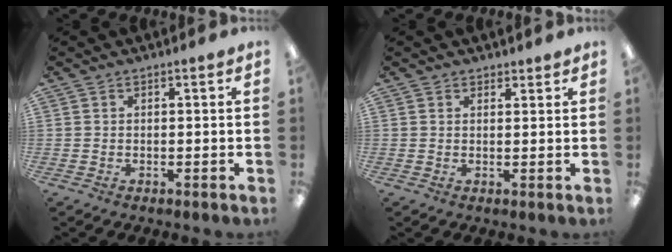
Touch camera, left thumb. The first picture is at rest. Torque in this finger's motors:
{"motor_torque": [-0.45, -0.11, -0.12, -0.12, 0.07]}